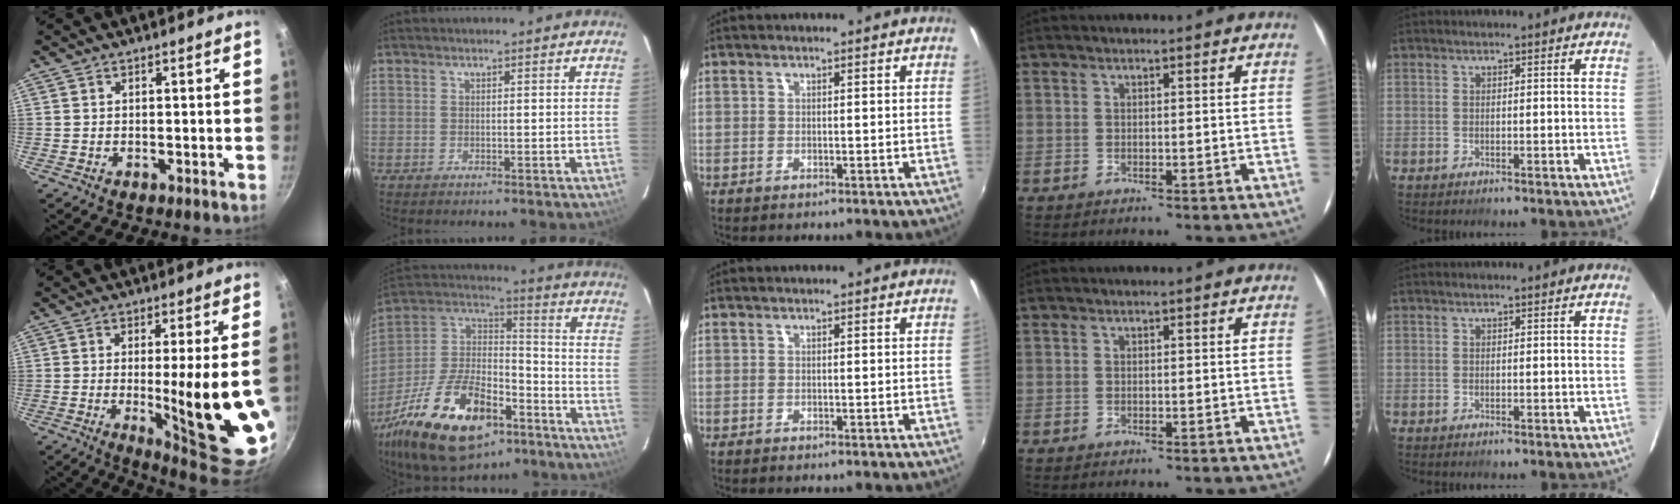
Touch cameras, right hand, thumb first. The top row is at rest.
{"thumb": {"total": 15.9, "force": [-1.9, 2.3, 15.6], "torque": [-0.214, -0.016, -0.014]}, "index": {"total": 26.6, "force": [-15.1, 13.1, 17.5], "torque": [-0.350, -0.001, -0.246]}}